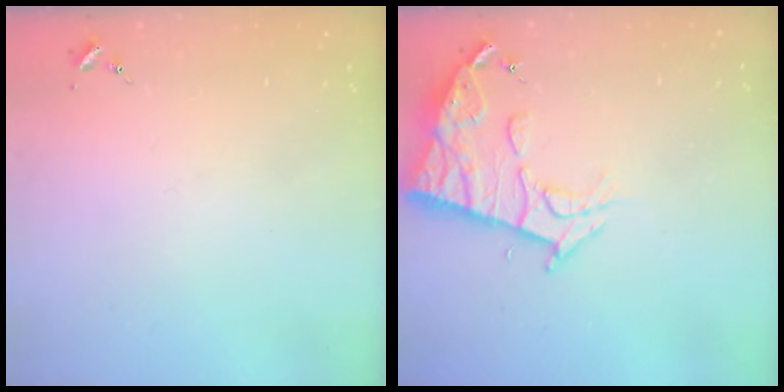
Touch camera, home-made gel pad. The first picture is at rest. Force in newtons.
{"total": 12.4, "press": 12.4, "slide": 1.2}